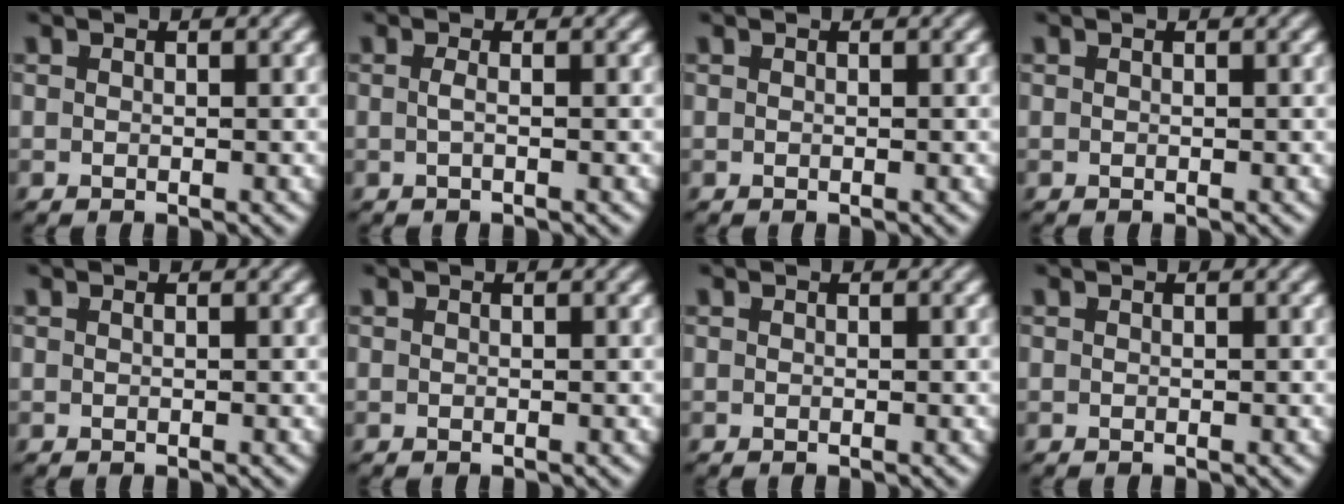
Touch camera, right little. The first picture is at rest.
{"total": 1.1, "force": [-0.5, -0.8, 0.5], "torque": [-0.012, -0.006, -0.005]}
{"total": 0.0}
{"total": 0.0}
{"total": 0.0}
{"total": 0.0}
{"total": 0.0}
{"total": 0.0}